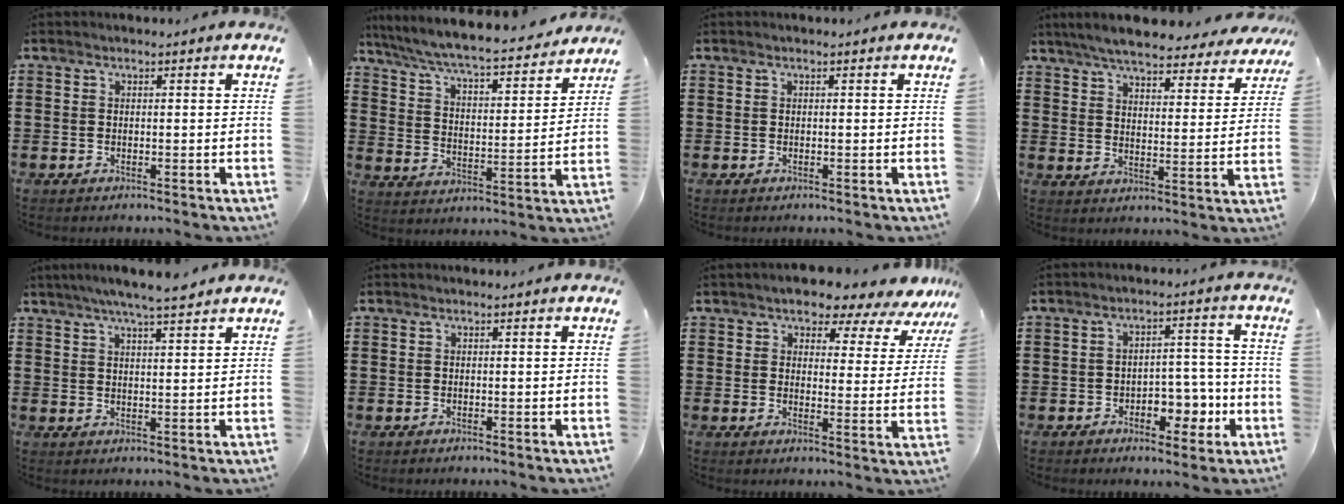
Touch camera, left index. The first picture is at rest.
{"total": 6.8, "force": [6.3, 0.2, 2.4], "torque": [-0.075, -0.047, 0.105]}
{"total": 0.0}
{"total": 6.4, "force": [6.1, 0.4, 2.0], "torque": [-0.065, -0.032, 0.107]}
{"total": 5.2, "force": [4.3, 0.2, 2.9], "torque": [-0.067, -0.004, 0.076]}
{"total": 0.0}
{"total": 5.2, "force": [4.7, 1.6, 1.5], "torque": [-0.040, -0.030, 0.076]}
{"total": 5.6, "force": [-2.5, 3.6, 3.5], "torque": [-0.054, 0.009, -0.047]}